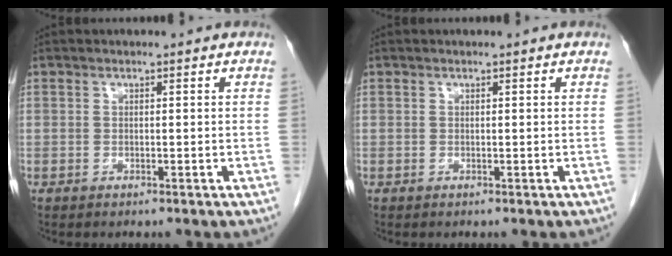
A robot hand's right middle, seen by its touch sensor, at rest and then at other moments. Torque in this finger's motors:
{"motor_torque": [0.18, -0.08, 0.04, 0.00]}